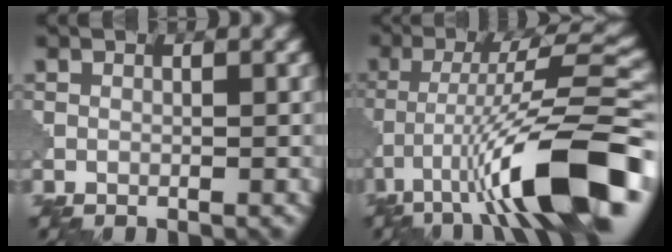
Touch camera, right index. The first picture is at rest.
{"total": 13.3, "force": [-6.3, 2.4, 11.4], "torque": [-0.183, 0.022, -0.096]}